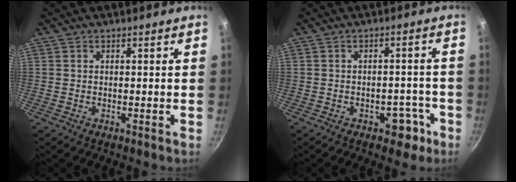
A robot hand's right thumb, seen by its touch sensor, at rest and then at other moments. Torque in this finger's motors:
{"motor_torque": [3.03, 1.98, 0.31, -0.70, 0.09]}